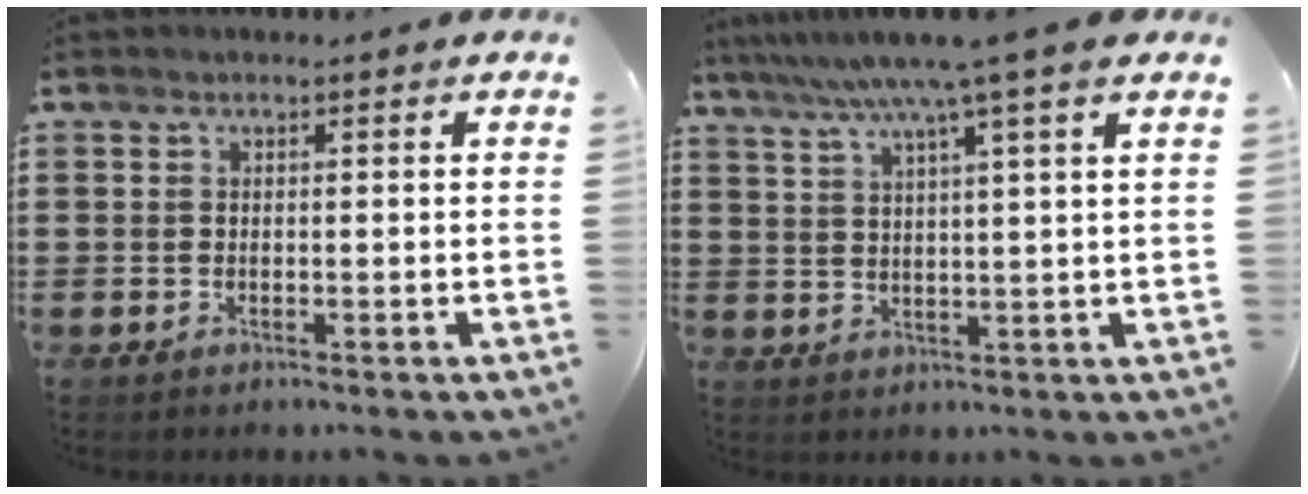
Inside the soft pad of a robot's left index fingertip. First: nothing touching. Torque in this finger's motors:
{"motor_torque": [1.61, -0.53, 1.05, 0.21]}